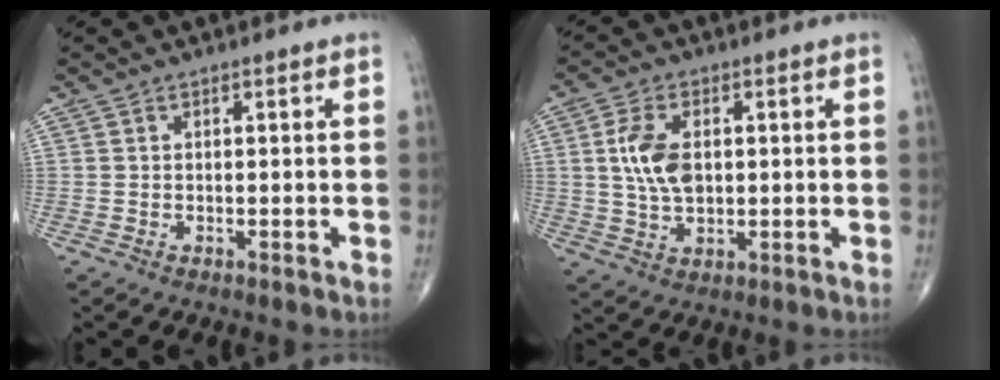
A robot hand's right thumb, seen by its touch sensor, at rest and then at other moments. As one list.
[{"total": 8.2, "force": [1.2, 4.6, 6.6], "torque": [-0.131, -0.003, 0.026]}]